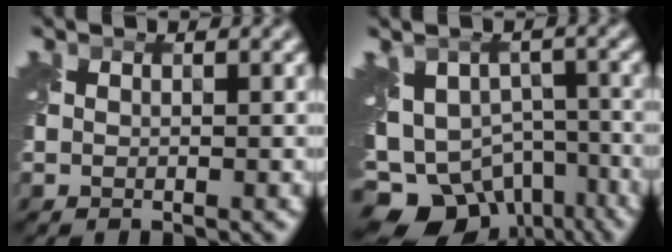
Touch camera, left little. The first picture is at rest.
{"total": 13.2, "force": [-8.4, 8.4, 5.8], "torque": [-0.100, -0.030, -0.109]}